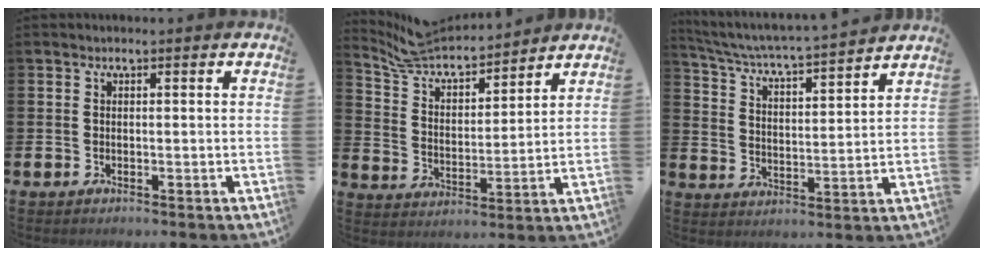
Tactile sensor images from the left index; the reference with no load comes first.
{"total": 7.0, "force": [6.7, 1.7, 1.0], "torque": [-0.060, -0.053, 0.118]}
{"total": 5.0, "force": [4.8, 0.0, 1.4], "torque": [-0.054, -0.044, 0.075]}